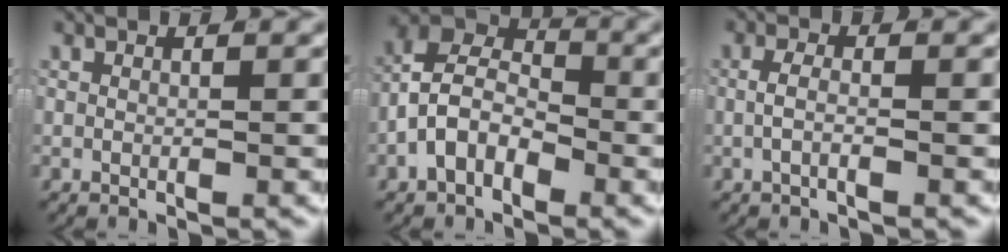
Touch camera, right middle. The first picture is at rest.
{"total": 8.4, "force": [0.2, 6.6, 5.2], "torque": [-0.087, 0.004, -0.018]}
{"total": 1.5, "force": [-0.6, 0.2, 1.4], "torque": [-0.029, -0.004, -0.010]}